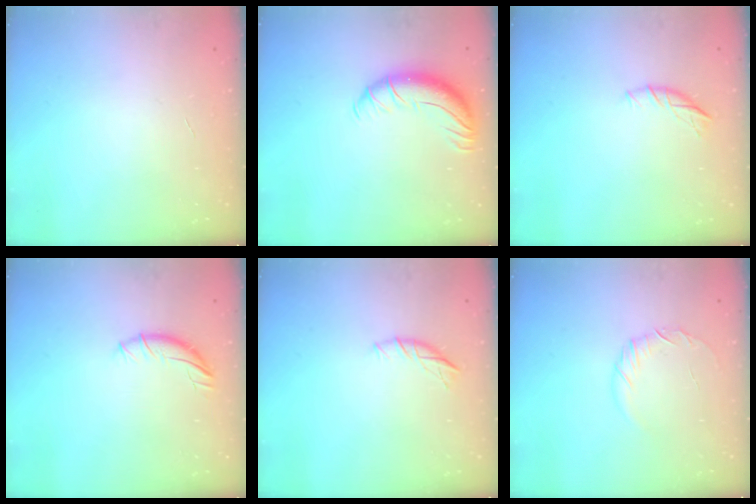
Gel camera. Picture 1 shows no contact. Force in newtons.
{"total": 10.5, "press": 10.2, "slide": 2.4}
{"total": 5.5, "press": 5.4, "slide": 0.7}
{"total": 6.6, "press": 6.6, "slide": 0.5}
{"total": 5.5, "press": 5.4, "slide": 0.7}
{"total": 5.2, "press": 5.0, "slide": 1.3}